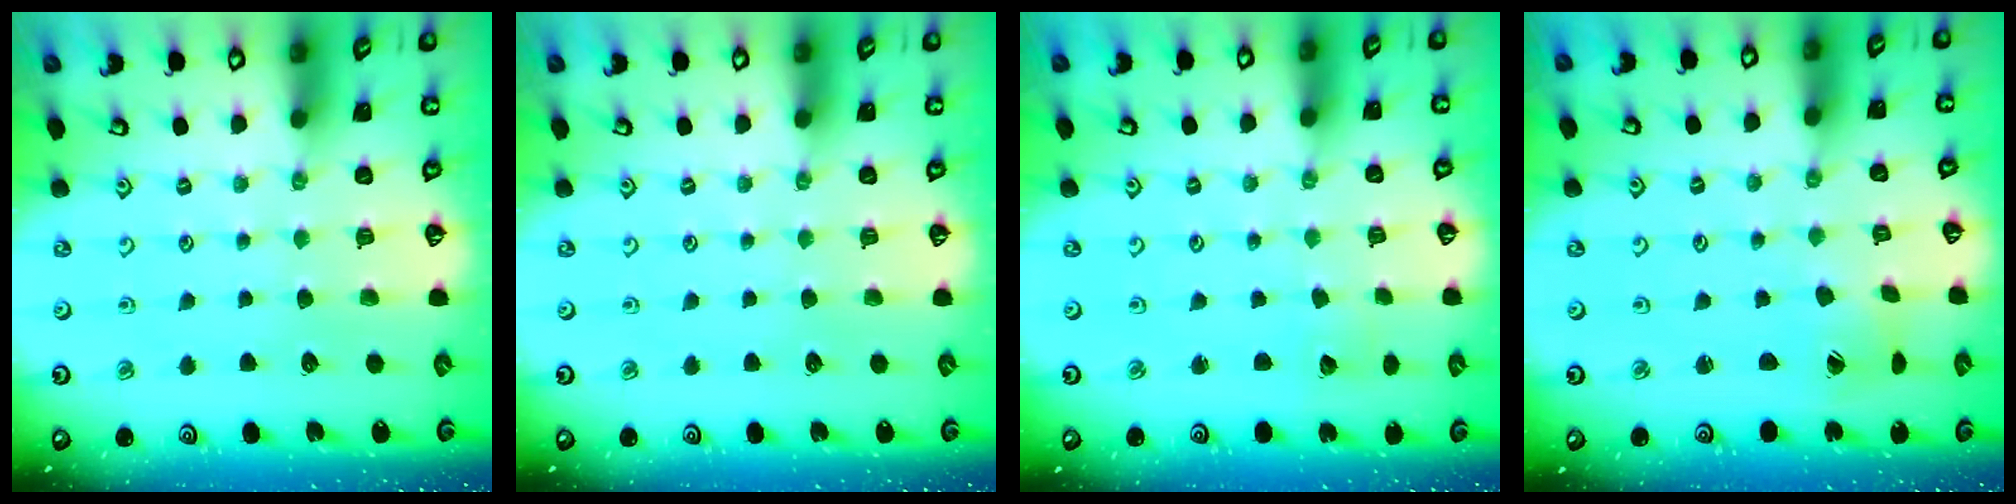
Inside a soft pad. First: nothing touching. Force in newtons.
{"total": 0.0}
{"total": 2.4, "press": 2.4, "slide": 0.3}
{"total": 2.2, "press": 2.2, "slide": 0.3}